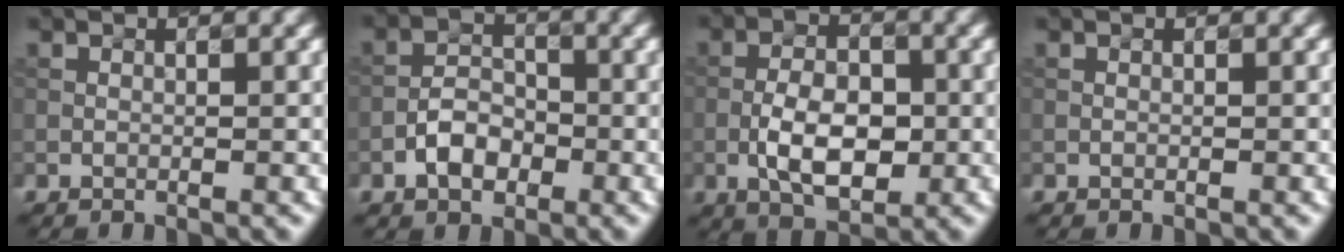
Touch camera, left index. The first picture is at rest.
{"total": 3.2, "force": [-1.5, 2.1, 2.0], "torque": [-0.031, 0.009, -0.029]}
{"total": 5.4, "force": [-1.4, 2.8, 4.4], "torque": [-0.077, 0.004, -0.026]}
{"total": 0.0}